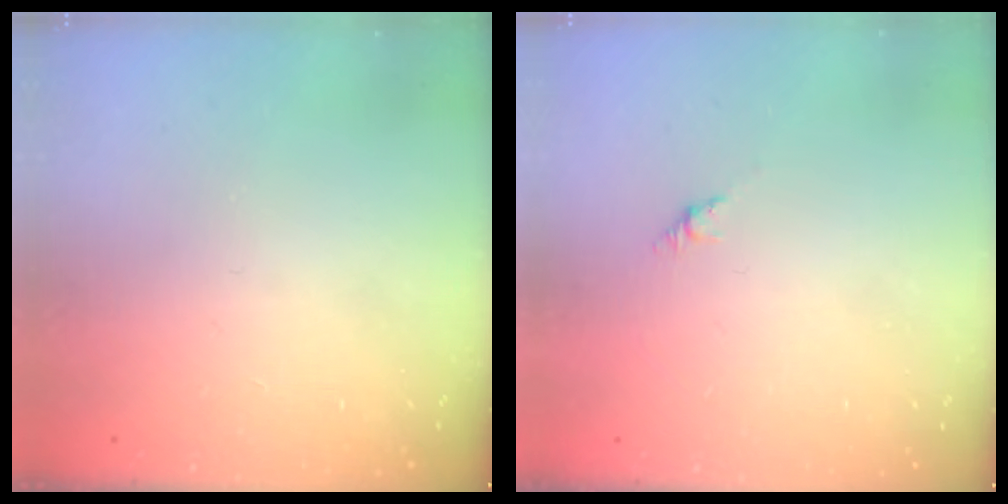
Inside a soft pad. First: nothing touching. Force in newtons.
{"total": 2.7, "press": 2.6, "slide": 0.7}